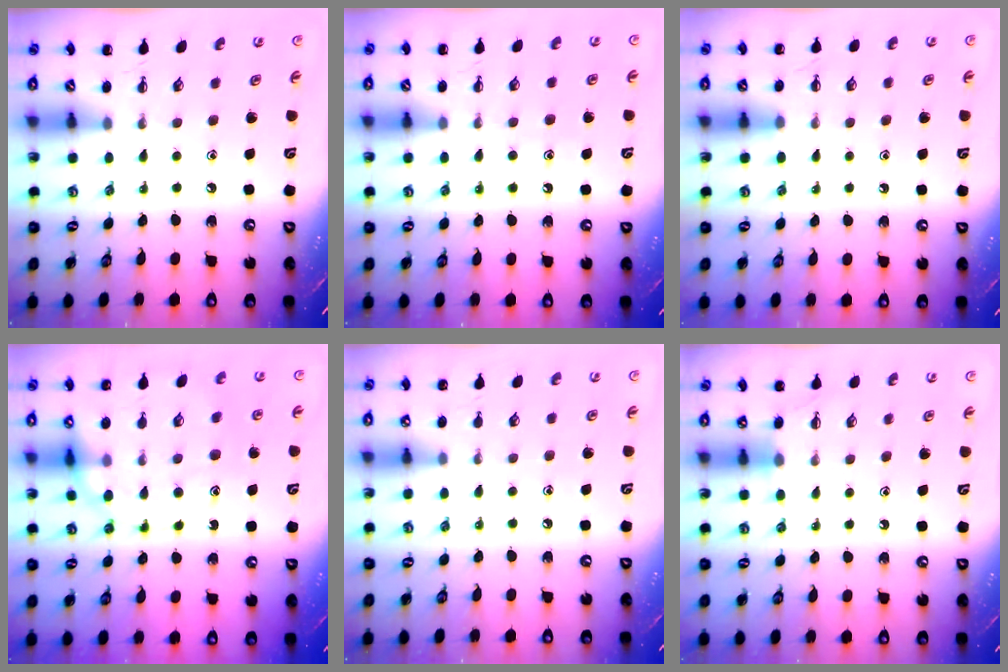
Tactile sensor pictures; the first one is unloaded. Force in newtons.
{"total": 8.4, "press": 8.3, "slide": 1.2}
{"total": 6.3, "press": 6.0, "slide": 2.0}
{"total": 16.3, "press": 16.3, "slide": 0.6}
{"total": 5.1, "press": 4.9, "slide": 1.4}
{"total": 4.5, "press": 4.3, "slide": 1.3}